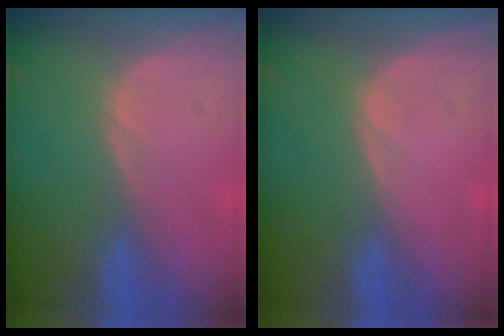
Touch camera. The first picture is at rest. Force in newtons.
{"total": 0.0}